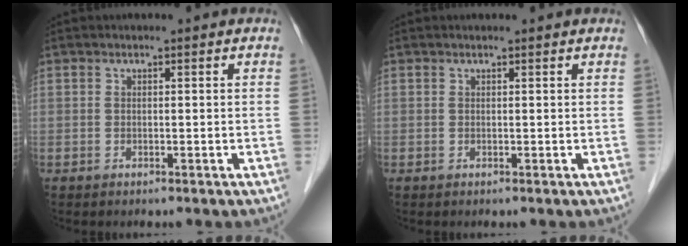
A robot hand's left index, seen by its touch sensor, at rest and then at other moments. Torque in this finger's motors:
{"motor_torque": [0.46, -0.59, -0.01, -0.01]}